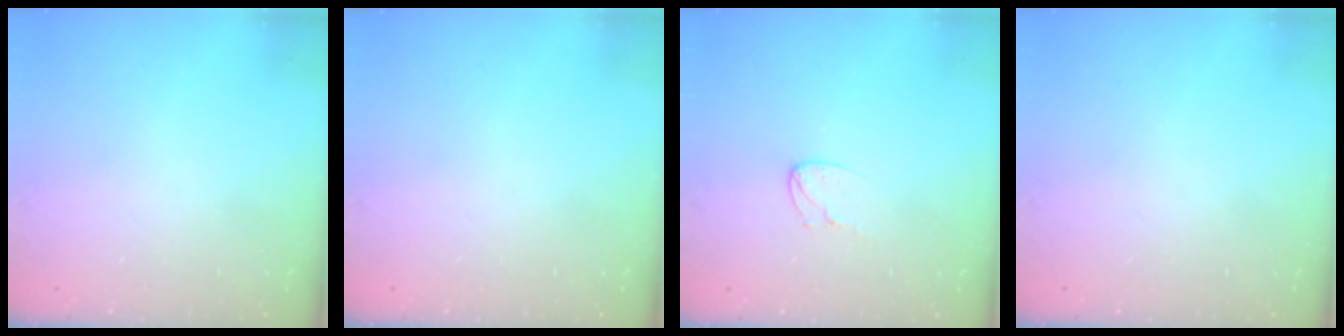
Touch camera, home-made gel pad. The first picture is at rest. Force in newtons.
{"total": 0.0}
{"total": 5.6, "press": 5.6, "slide": 0.4}
{"total": 0.0}